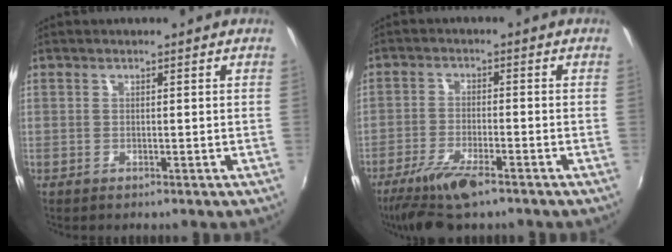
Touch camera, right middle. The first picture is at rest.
{"total": 9.4, "force": [-6.8, 2.3, 6.1], "torque": [-0.141, -0.021, -0.127]}